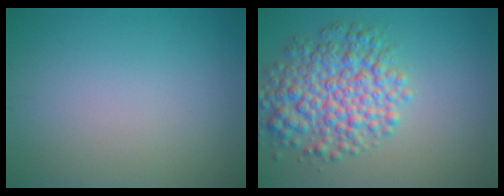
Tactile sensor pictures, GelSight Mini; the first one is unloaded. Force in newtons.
{"total": 7.1, "press": 7.1, "slide": 0.2}